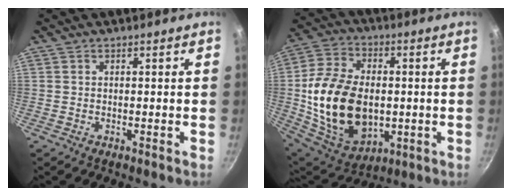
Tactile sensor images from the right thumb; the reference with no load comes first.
{"total": 22.1, "force": [-1.4, 14.7, 16.4], "torque": [-0.289, 0.003, -0.010]}